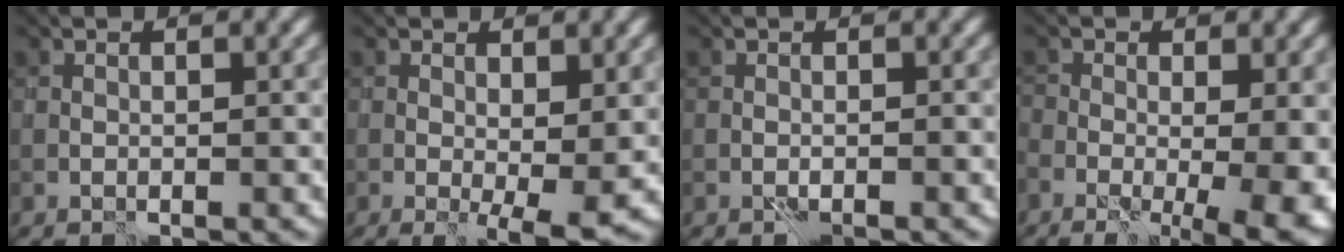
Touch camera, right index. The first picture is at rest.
{"total": 3.4, "force": [-0.2, 0.9, 3.3], "torque": [-0.046, -0.010, -0.001]}
{"total": 0.5, "force": [-0.4, -0.3, -0.2], "torque": [0.006, -0.001, -0.006]}
{"total": 10.5, "force": [-3.4, 4.6, 8.8], "torque": [-0.118, -0.016, -0.037]}